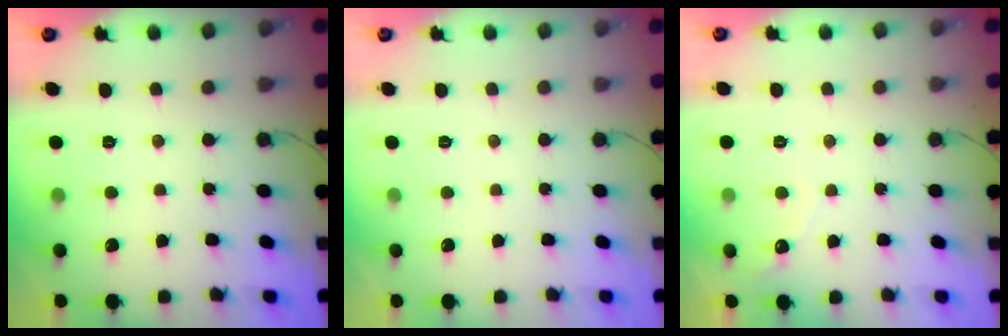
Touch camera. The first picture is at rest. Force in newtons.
{"total": 0.0}
{"total": 2.8, "press": 2.8, "slide": 0.1}